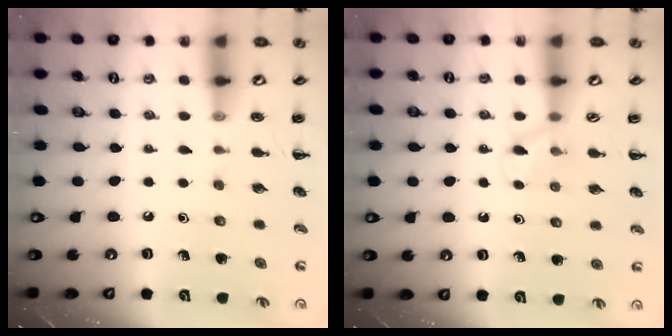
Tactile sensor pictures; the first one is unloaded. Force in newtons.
{"total": 3.8, "press": 3.5, "slide": 1.4}